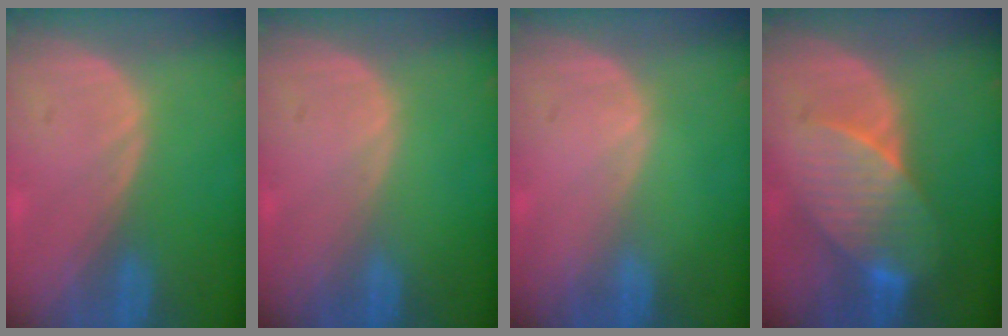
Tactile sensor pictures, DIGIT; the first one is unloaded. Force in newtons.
{"total": 0.0}
{"total": 0.0}
{"total": 7.5, "press": 7.4, "slide": 1.2}